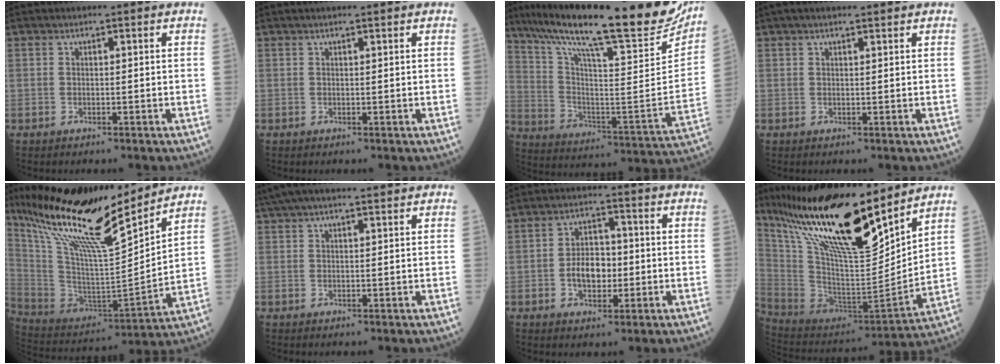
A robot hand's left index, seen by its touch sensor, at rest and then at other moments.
{"total": 1.3, "force": [1.1, -0.1, 0.7], "torque": [-0.009, 0.011, 0.021]}
{"total": 31.0, "force": [26.0, 2.5, 16.8], "torque": [-0.286, -0.063, 0.366]}
{"total": 4.0, "force": [3.4, 0.1, 2.2], "torque": [-0.029, 0.028, 0.052]}
{"total": 22.4, "force": [17.6, 1.7, 13.8], "torque": [-0.244, -0.007, 0.318]}
{"total": 8.6, "force": [7.3, 0.7, 4.5], "torque": [-0.079, 0.042, 0.110]}
{"total": 6.0, "force": [-0.9, 3.7, 4.6], "torque": [-0.090, 0.012, -0.016]}
{"total": 25.3, "force": [18.4, 4.1, 16.9], "torque": [-0.308, -0.006, 0.333]}